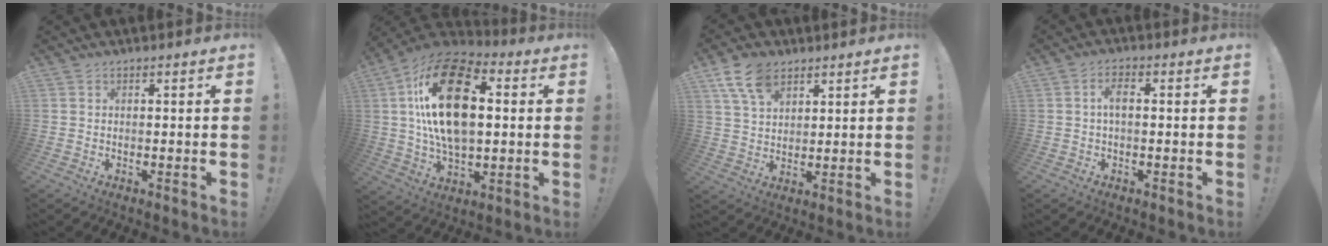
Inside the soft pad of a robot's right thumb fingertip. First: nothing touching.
{"total": 25.2, "force": [4.1, 14.6, 20.2], "torque": [-0.352, -0.001, 0.066]}
{"total": 10.0, "force": [5.9, 5.8, 5.5], "torque": [-0.101, -0.014, 0.116]}
{"total": 3.7, "force": [0.1, 1.4, 3.4], "torque": [-0.063, 0.009, 0.000]}